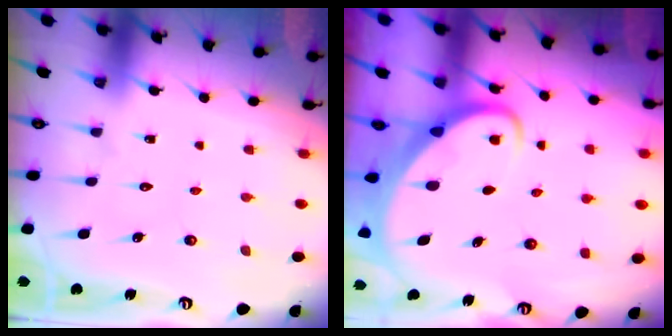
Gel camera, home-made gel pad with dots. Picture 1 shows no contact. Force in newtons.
{"total": 2.8, "press": 2.8, "slide": 0.4}